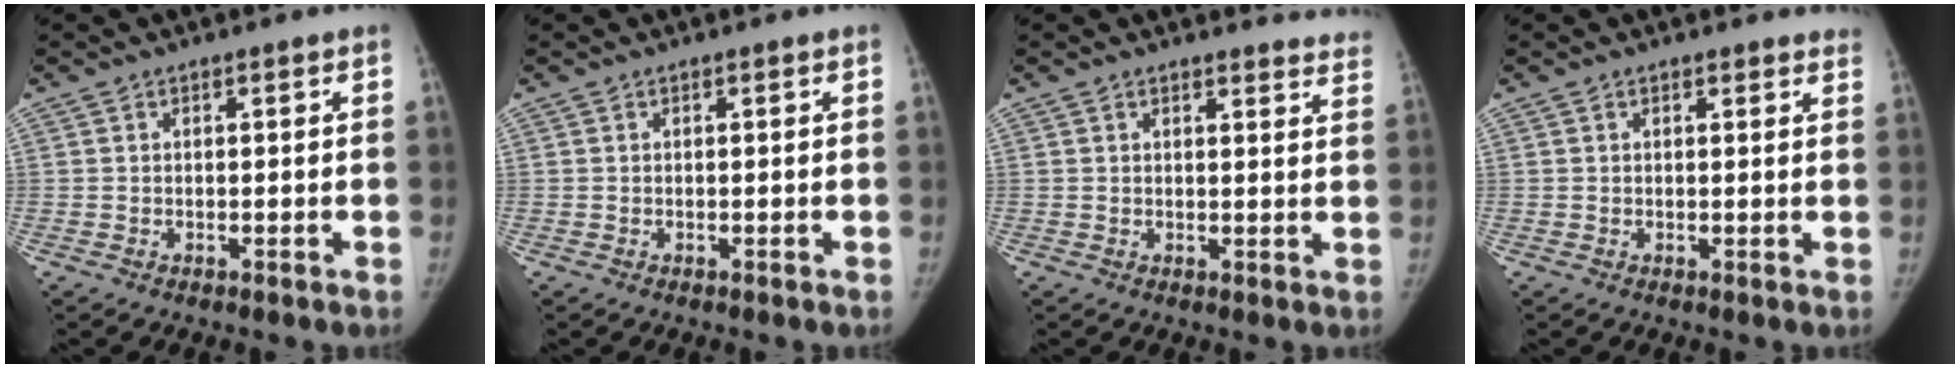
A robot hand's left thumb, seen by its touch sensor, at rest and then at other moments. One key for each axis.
{"total": 0.0}
{"total": 8.1, "fx": 7.9, "fy": 1.5, "fz": 0.3, "tx": 0.039, "ty": -0.052, "tz": 0.054}
{"total": 2.5, "fx": 2.3, "fy": 0.9, "fz": 0.2, "tx": 0.017, "ty": -0.010, "tz": 0.008}